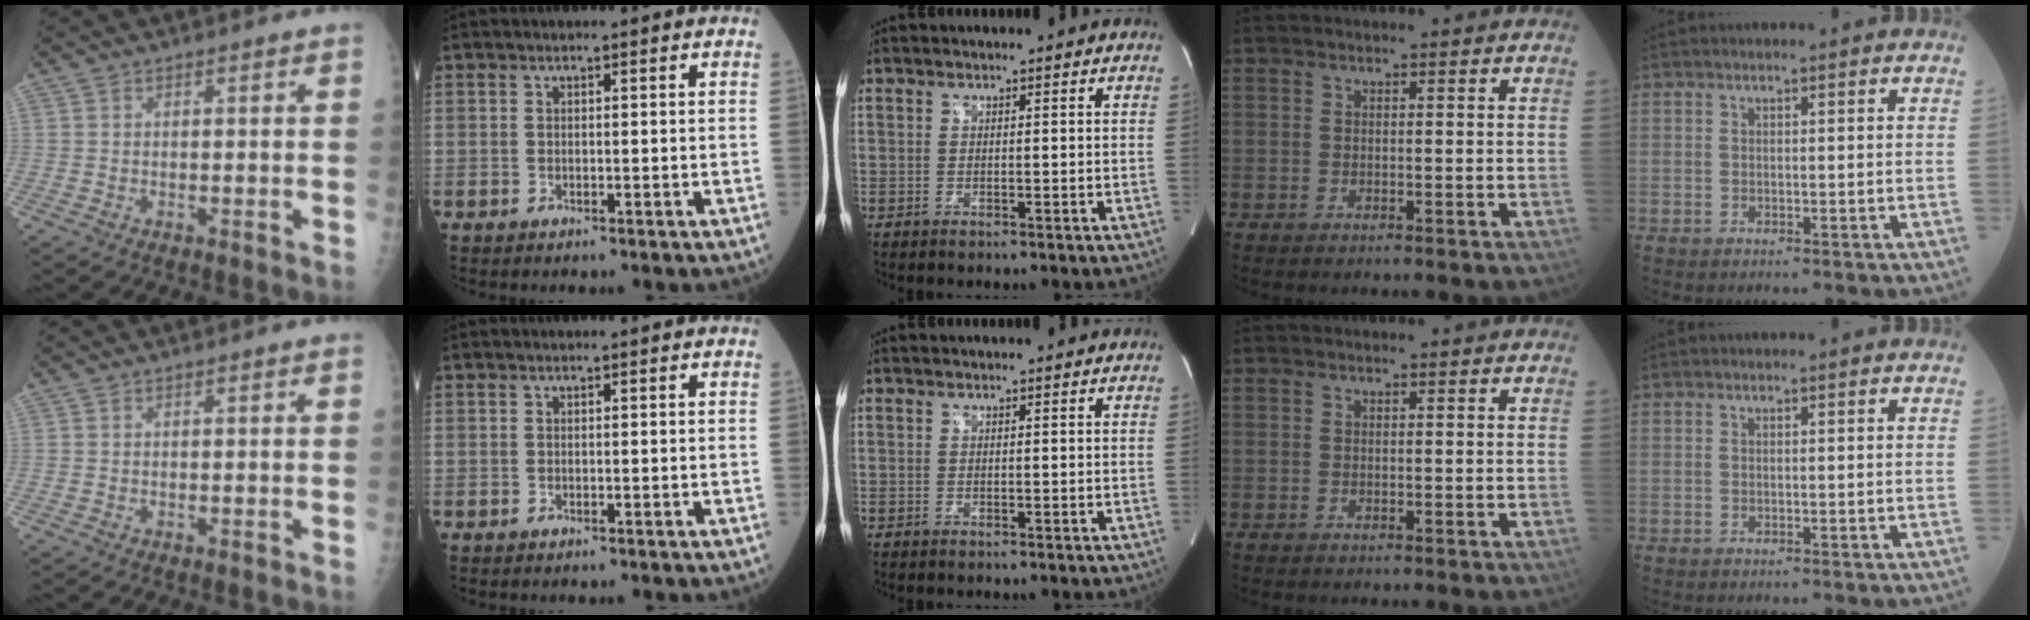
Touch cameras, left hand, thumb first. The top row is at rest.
{}